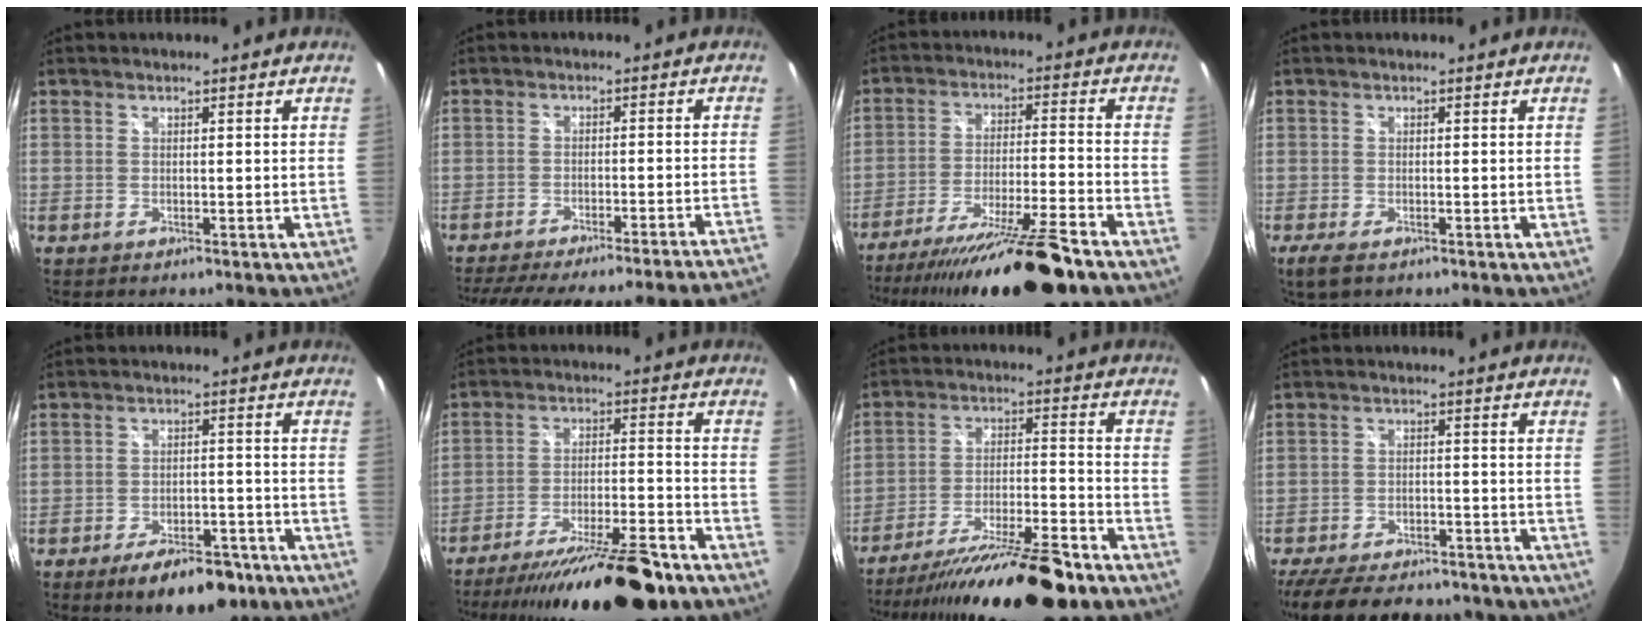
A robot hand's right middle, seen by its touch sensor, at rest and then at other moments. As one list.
[{"total": 22.8, "force": [-20.9, -1.0, 9.0], "torque": [-0.143, -0.028, -0.291]}, {"total": 20.1, "force": [-16.5, 0.9, 11.5], "torque": [-0.212, -0.039, -0.261]}, {"total": 3.6, "force": [-2.3, 1.4, 2.4], "torque": [-0.051, -0.014, -0.039]}, {"total": 10.5, "force": [-7.4, 4.4, 6.0], "torque": [-0.107, 0.002, -0.102]}, {"total": 21.9, "force": [-17.7, 4.2, 12.1], "torque": [-0.216, -0.036, -0.264]}, {"total": 20.9, "force": [-17.0, 2.4, 11.9], "torque": [-0.219, -0.042, -0.268]}, {"total": 21.9, "force": [-17.9, 7.8, 10.1], "torque": [-0.211, -0.018, -0.248]}]